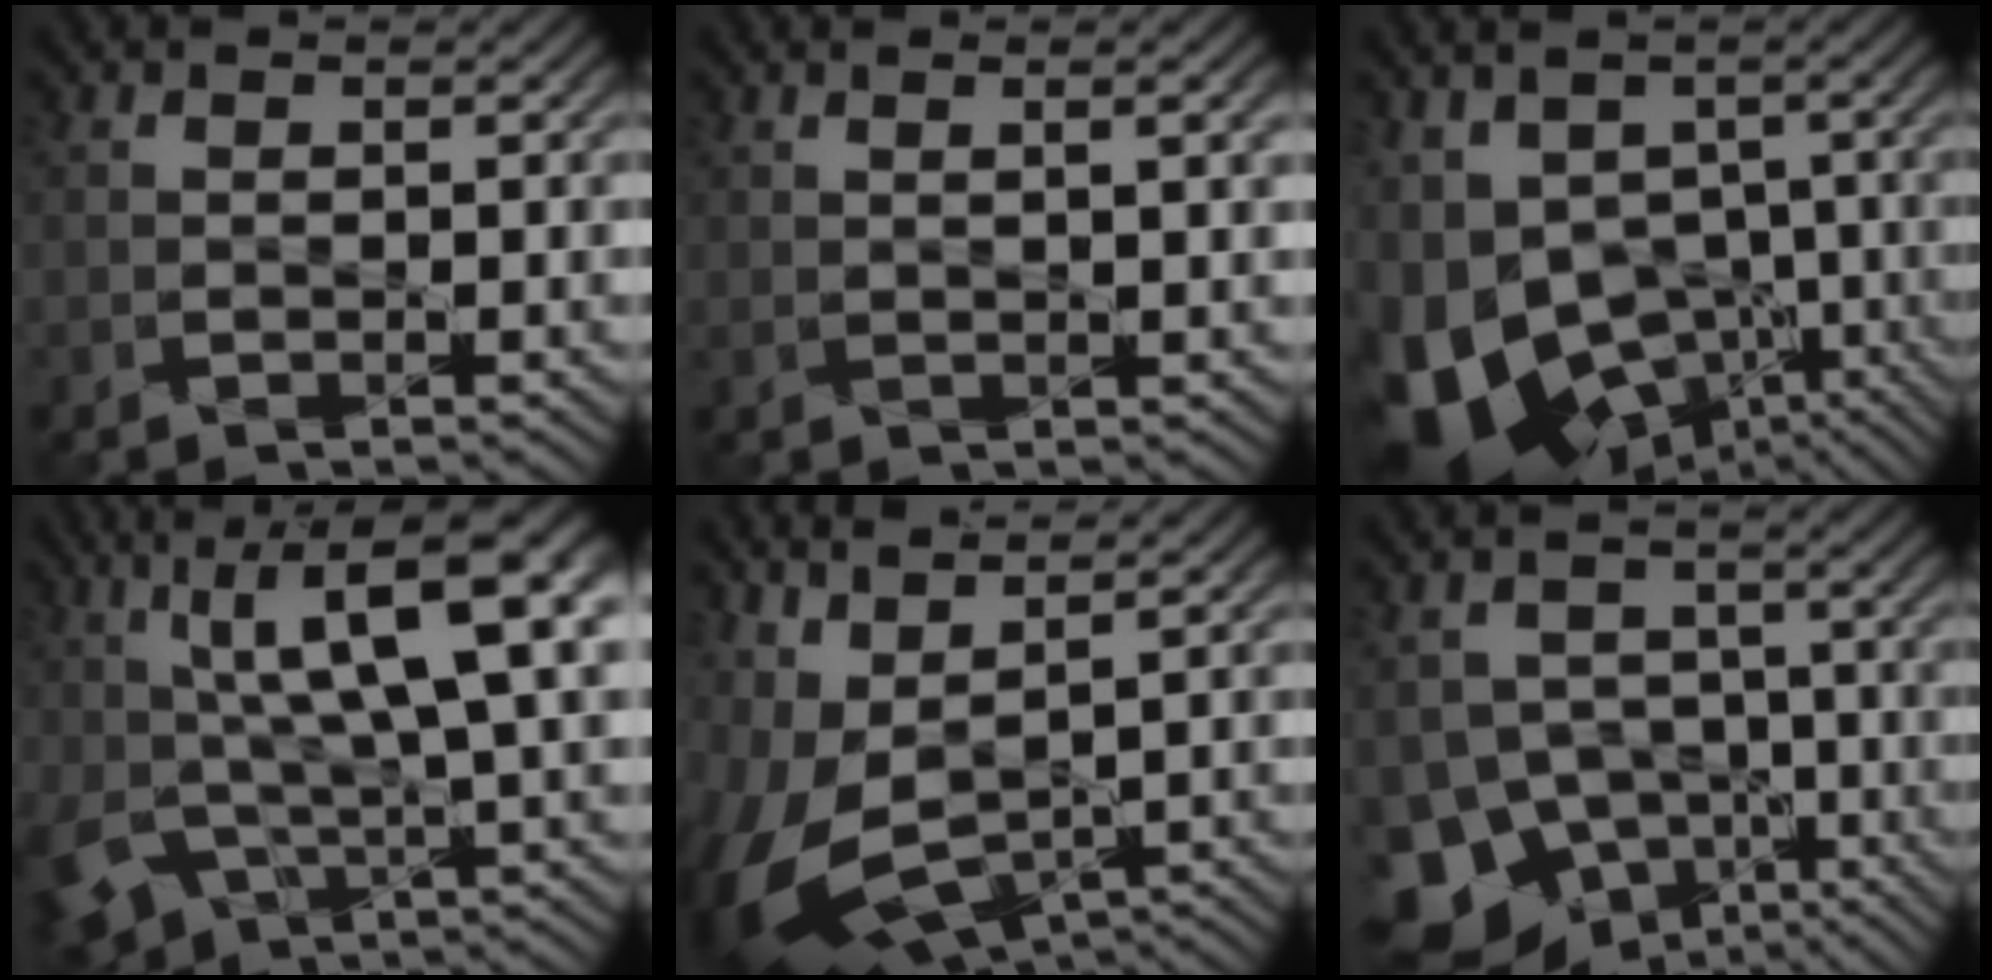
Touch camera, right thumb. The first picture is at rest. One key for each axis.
{"total": 2.3, "fx": 1.1, "fy": 0.5, "fz": 2.0, "tx": -0.021, "ty": 0.012, "tz": 0.017}
{"total": 14.8, "fx": -6.2, "fy": 10.9, "fz": 7.9, "tx": -0.193, "ty": -0.037, "tz": -0.058}
{"total": 14.7, "fx": 2.7, "fy": 6.2, "fz": 13.1, "tx": -0.244, "ty": -0.003, "tz": 0.060}
{"total": 10.6, "fx": 1.4, "fy": 5.2, "fz": 9.1, "tx": -0.238, "ty": -0.009, "tz": 0.041}
{"total": 13.0, "fx": -8.2, "fy": 9.8, "fz": 2.8, "tx": -0.079, "ty": -0.033, "tz": -0.127}